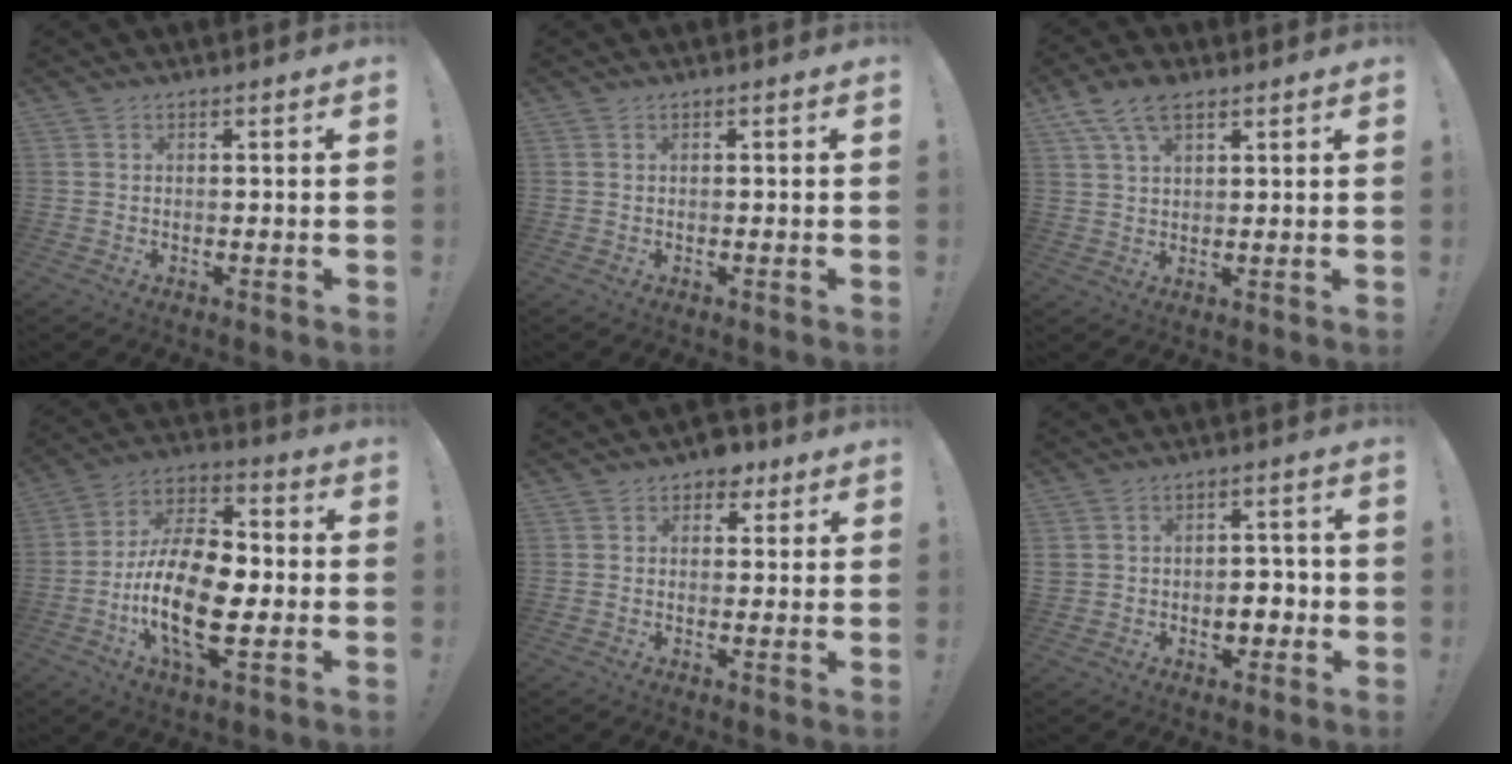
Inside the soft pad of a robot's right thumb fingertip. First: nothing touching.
{"total": 0.0}
{"total": 8.7, "force": [5.1, 4.5, 5.4], "torque": [-0.092, -0.011, 0.098]}
{"total": 20.3, "force": [-5.0, 10.1, 16.8], "torque": [-0.324, 0.021, -0.082]}
{"total": 4.8, "force": [3.0, 3.4, 1.8], "torque": [-0.018, -0.013, 0.052]}
{"total": 6.6, "force": [-1.1, 5.7, 3.1], "torque": [-0.049, 0.013, -0.010]}